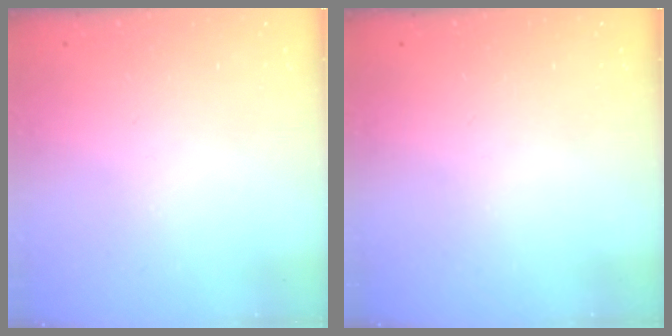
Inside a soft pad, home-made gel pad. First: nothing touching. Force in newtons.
{"total": 0.0}